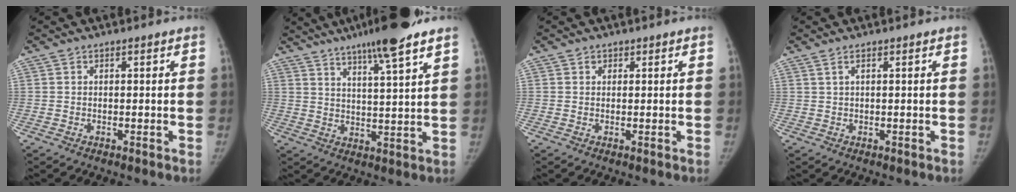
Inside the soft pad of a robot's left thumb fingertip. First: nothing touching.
{"total": 12.5, "force": [8.9, 0.8, 8.7], "torque": [-0.134, -0.029, 0.141]}
{"total": 0.8, "force": [0.4, 0.6, 0.1], "torque": [0.008, -0.001, 0.004]}
{"total": 1.0, "force": [0.6, 0.0, 0.8], "torque": [-0.022, 0.007, 0.013]}